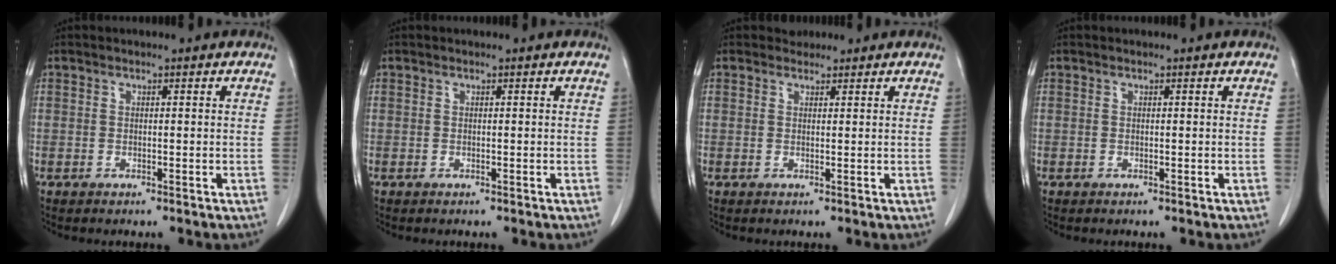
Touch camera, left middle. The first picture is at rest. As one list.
[{"total": 0.0}, {"total": 1.2, "force": [1.0, 0.5, -0.3], "torque": [0.000, 0.005, 0.013]}, {"total": 0.0}]